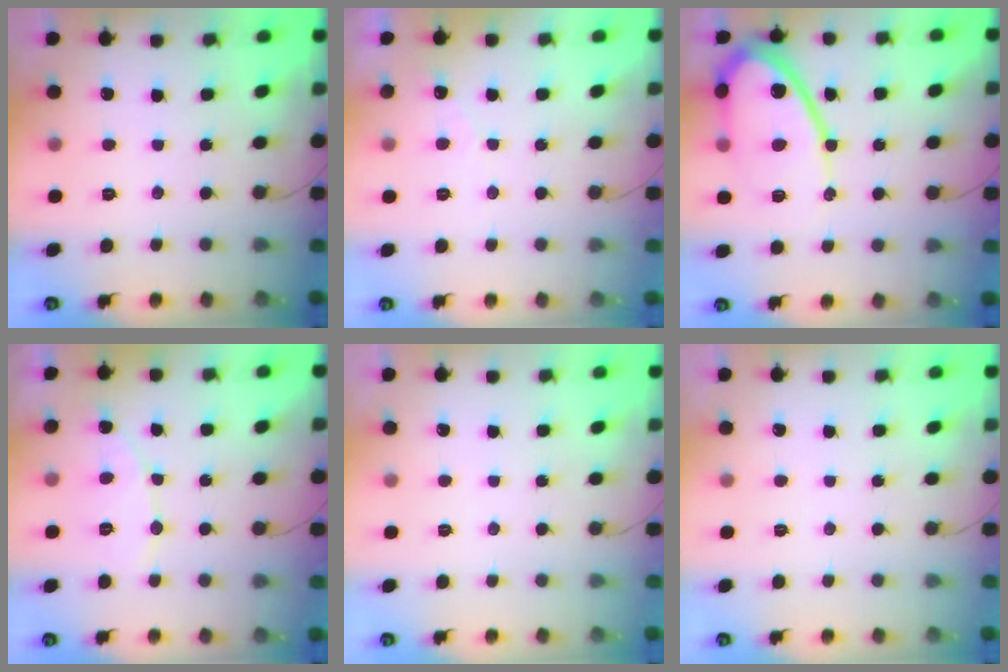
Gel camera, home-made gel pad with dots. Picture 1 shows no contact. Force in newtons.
{"total": 2.7, "press": 2.7, "slide": 0.1}
{"total": 15.4, "press": 15.3, "slide": 1.3}
{"total": 6.2, "press": 6.2, "slide": 0.4}
{"total": 0.0}
{"total": 0.0}